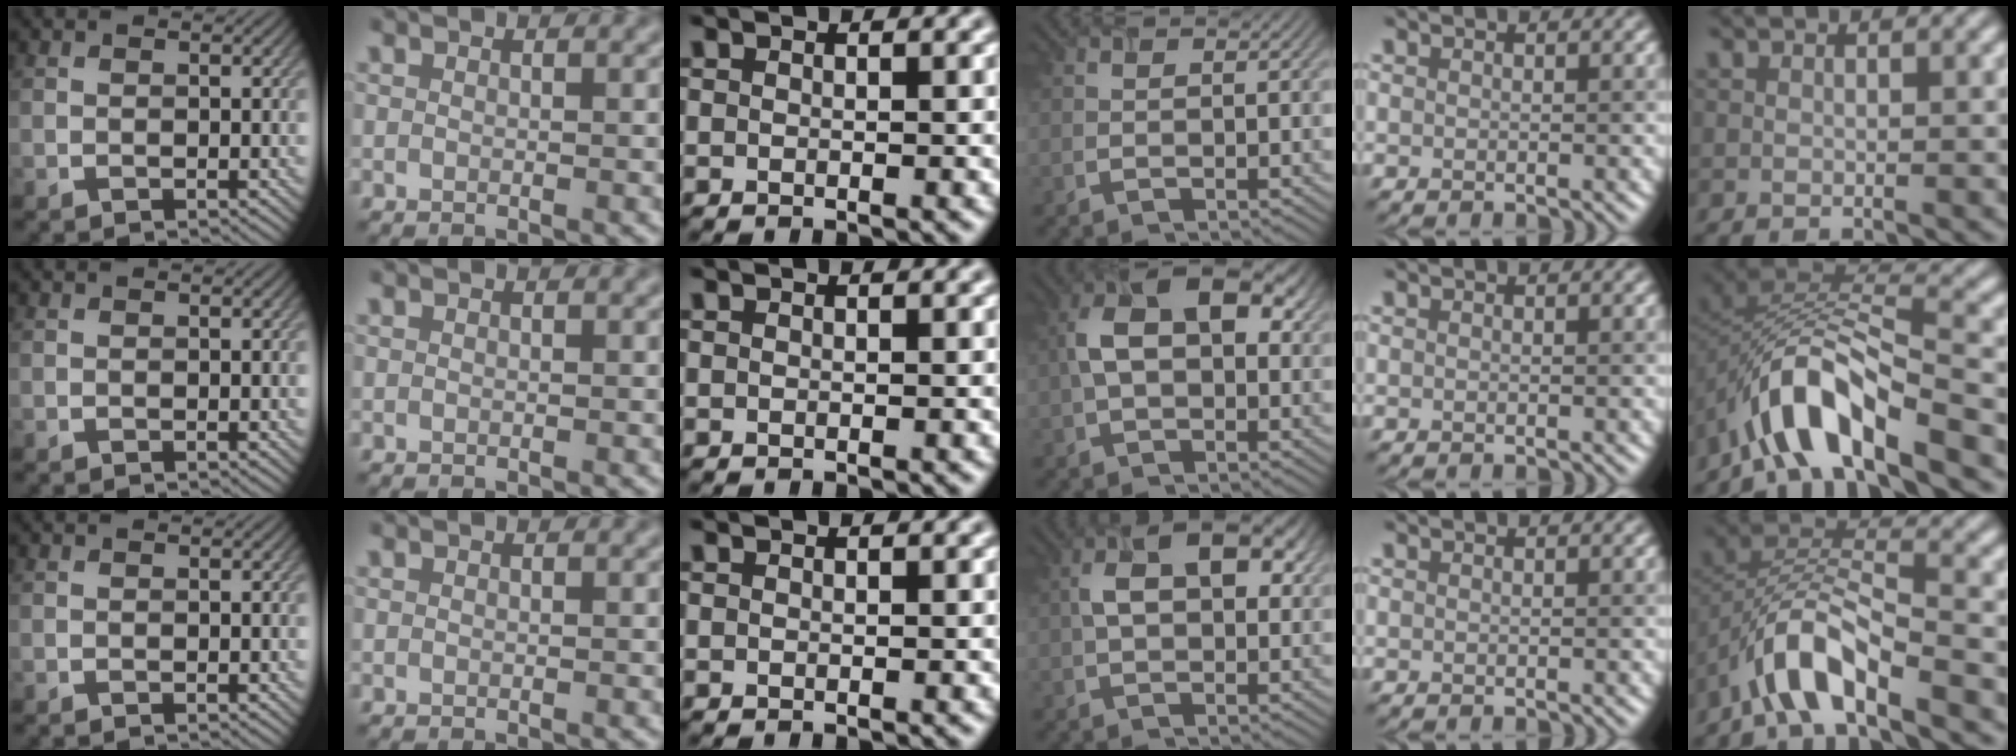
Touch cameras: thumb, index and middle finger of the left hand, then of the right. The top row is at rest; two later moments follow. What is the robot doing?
{"motion": "lift_and_place", "object": "timer"}